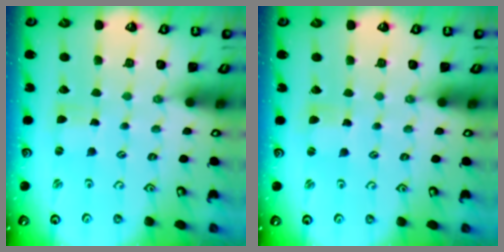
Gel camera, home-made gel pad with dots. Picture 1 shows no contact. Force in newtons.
{"total": 0.7, "press": 0.7, "slide": 0.2}